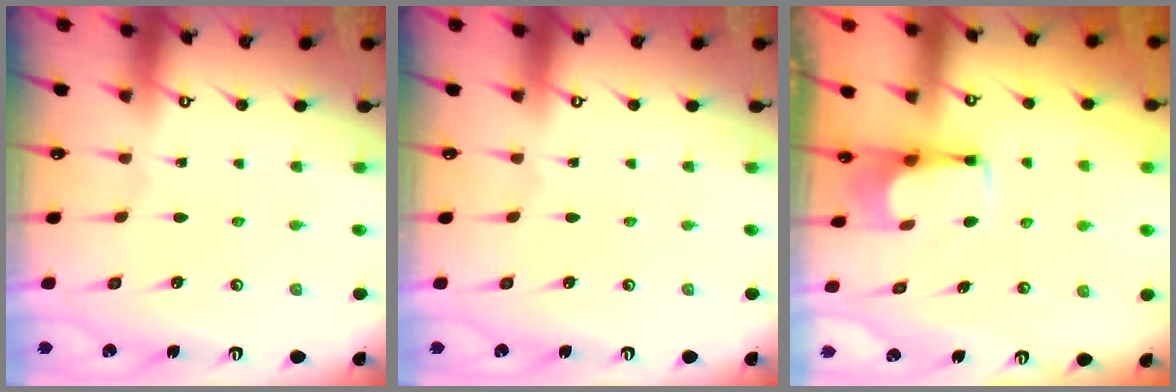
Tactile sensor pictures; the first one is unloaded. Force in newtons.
{"total": 0.0}
{"total": 2.6, "press": 2.6, "slide": 0.4}